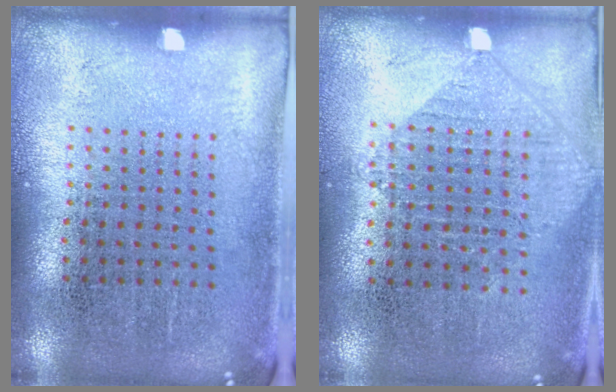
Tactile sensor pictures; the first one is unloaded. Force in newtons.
{"total": 0.9, "press": 0.9, "slide": 0.3}